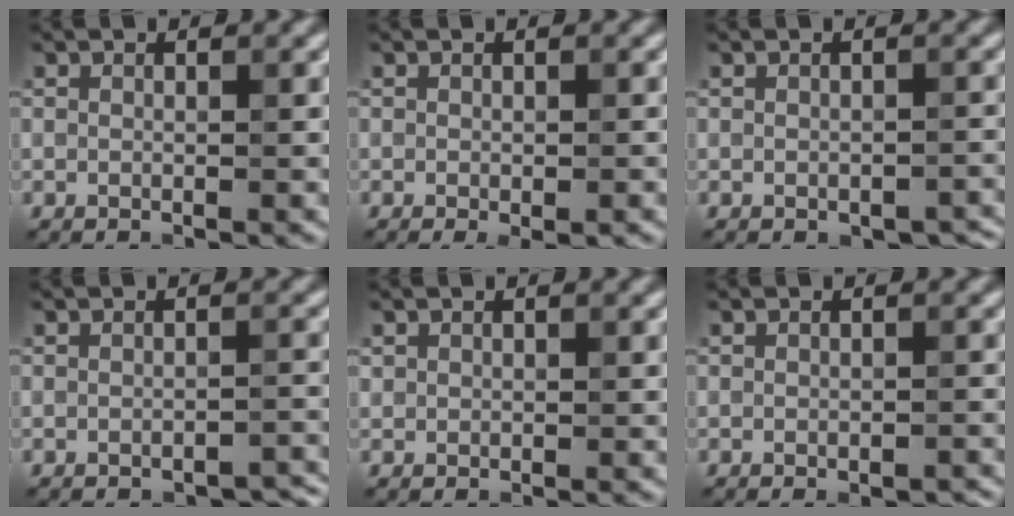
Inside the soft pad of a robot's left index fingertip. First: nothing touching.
{"total": 1.2, "force": [-0.7, 0.1, 1.0], "torque": [-0.021, -0.007, -0.006]}
{"total": 1.7, "force": [-1.3, 0.8, 0.8], "torque": [-0.018, -0.004, -0.008]}
{"total": 2.1, "force": [-2.0, 0.4, 0.7], "torque": [-0.008, 0.001, -0.025]}
{"total": 0.6, "force": [0.2, 0.0, -0.5], "torque": [0.003, -0.002, 0.008]}
{"total": 1.5, "force": [-1.1, 0.3, 0.9], "torque": [-0.013, -0.002, -0.012]}